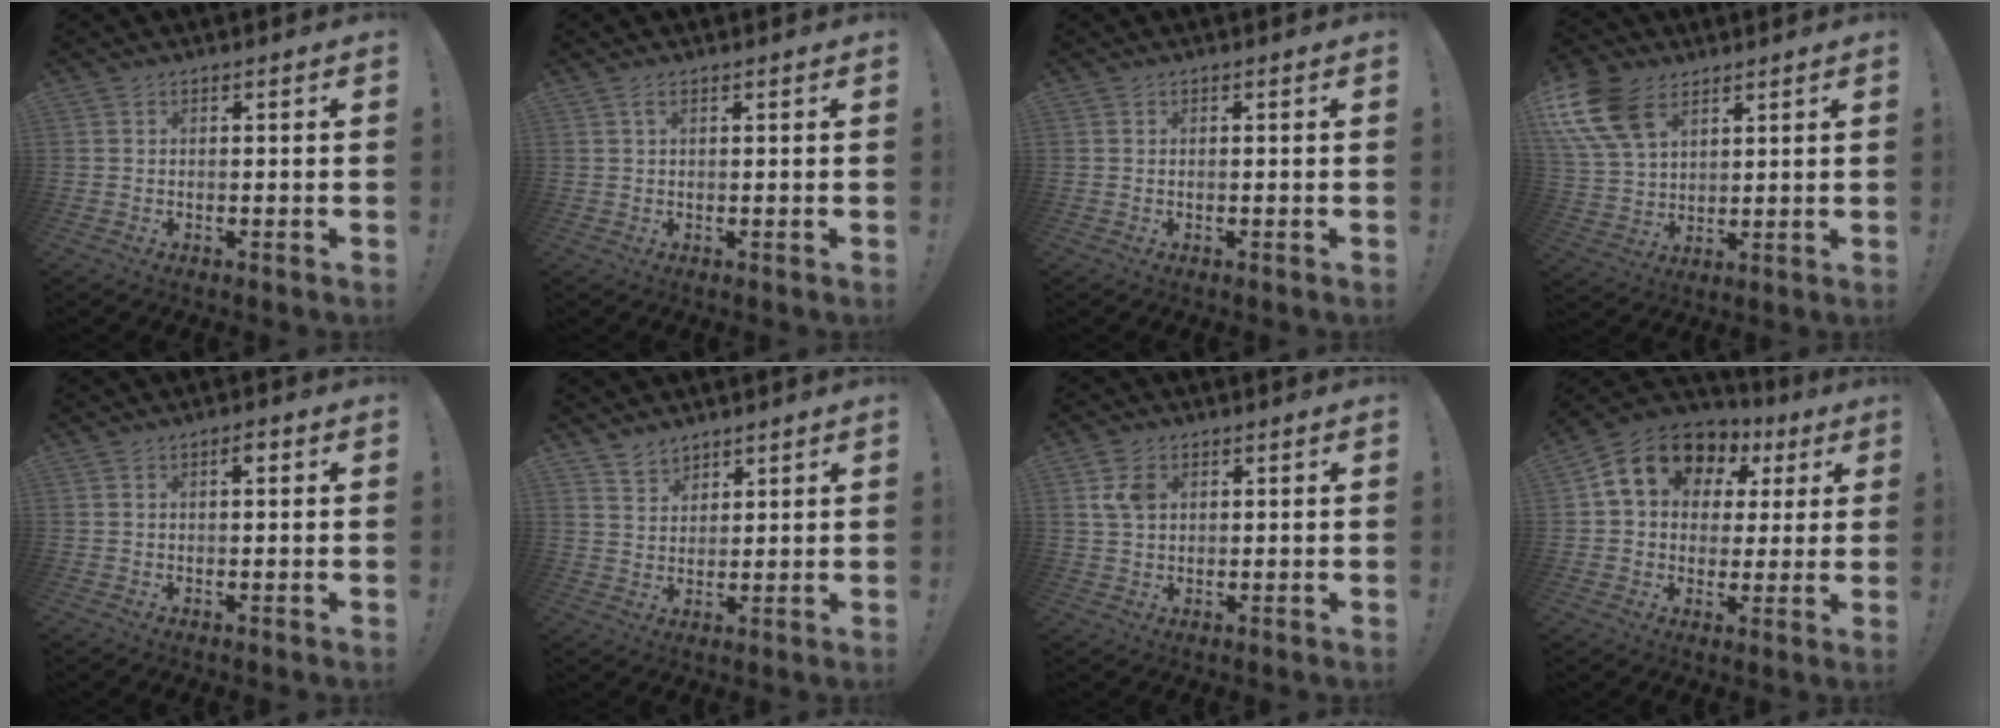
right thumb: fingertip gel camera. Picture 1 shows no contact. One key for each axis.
{"total": 1.4, "fx": 0.6, "fy": 0.5, "fz": 1.1, "tx": -0.025, "ty": 0.002, "tz": 0.011}
{"total": 0.0}
{"total": 15.0, "fx": 7.9, "fy": 9.5, "fz": 8.6, "tx": -0.179, "ty": -0.033, "tz": 0.152}
{"total": 1.6, "fx": 0.6, "fy": 0.5, "fz": 1.4, "tx": -0.018, "ty": 0.000, "tz": 0.006}
{"total": 4.9, "fx": 4.3, "fy": 2.4, "fz": 0.2, "tx": -0.007, "ty": -0.033, "tz": 0.082}
{"total": 5.8, "fx": 1.8, "fy": 4.1, "fz": 3.7, "tx": -0.062, "ty": 0.008, "tz": 0.037}
{"total": 14.9, "fx": 6.9, "fy": 11.0, "fz": 7.3, "tx": -0.115, "ty": -0.028, "tz": 0.134}